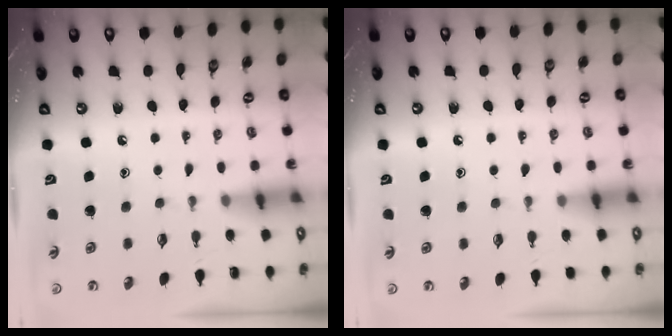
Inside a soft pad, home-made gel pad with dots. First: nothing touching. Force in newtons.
{"total": 6.0, "press": 5.9, "slide": 0.8}